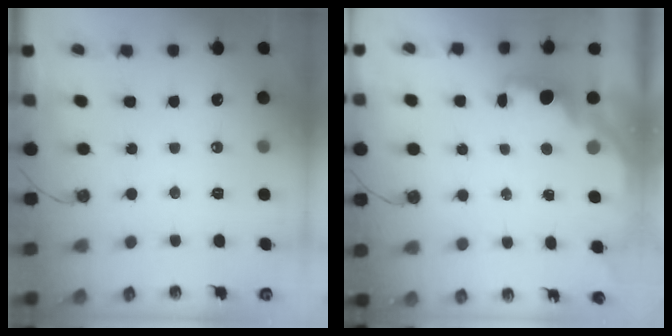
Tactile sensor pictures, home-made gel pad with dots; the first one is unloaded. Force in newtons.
{"total": 2.5, "press": 2.3, "slide": 0.8}